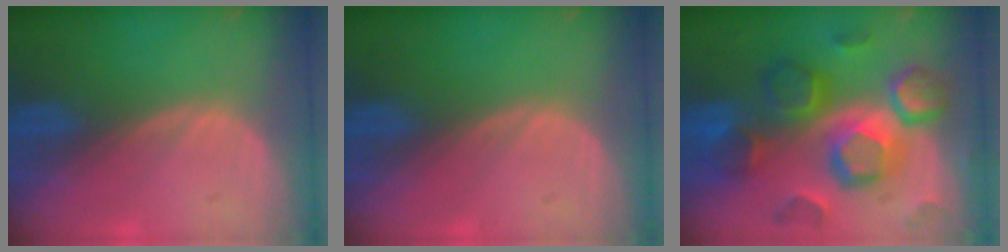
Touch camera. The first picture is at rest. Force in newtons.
{"total": 0.0}
{"total": 12.4, "press": 12.4, "slide": 1.1}